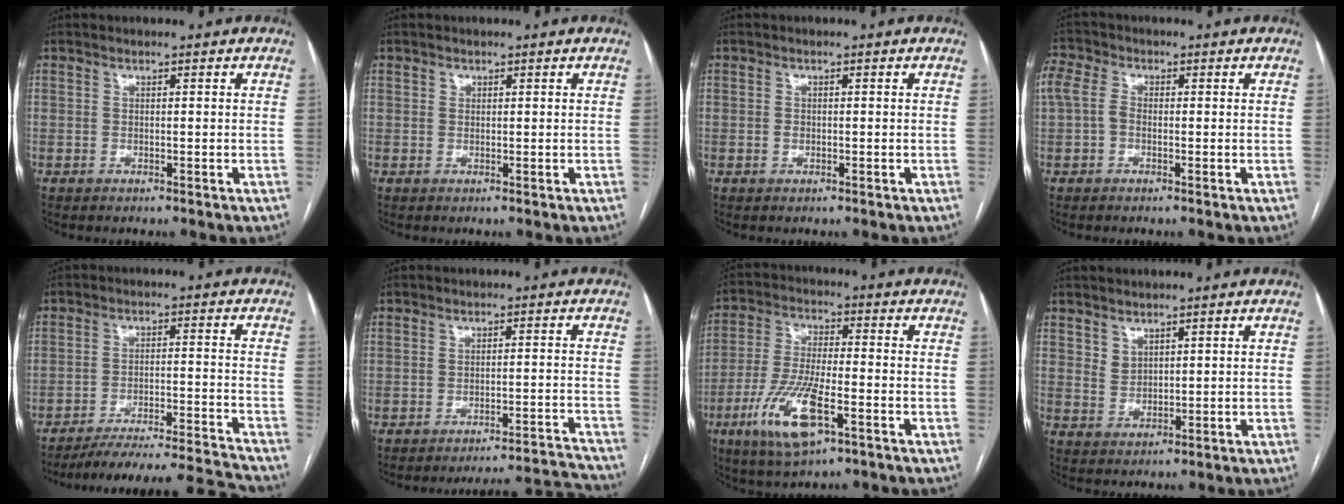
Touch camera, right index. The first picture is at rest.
{"total": 0.6, "force": [0.3, 0.5, 0.1], "torque": [0.002, 0.000, 0.004]}
{"total": 0.7, "force": [-0.1, 0.5, 0.4], "torque": [-0.007, 0.002, -0.003]}
{"total": 6.5, "force": [0.1, 4.8, 4.3], "torque": [-0.120, 0.021, 0.001]}
{"total": 17.1, "force": [-16.5, -1.0, 4.6], "torque": [-0.069, -0.004, -0.238]}
{"total": 12.4, "force": [-12.3, -1.5, 0.4], "torque": [0.014, 0.011, -0.153]}
{"total": 12.1, "force": [-5.4, 2.8, 10.4], "torque": [-0.221, -0.016, -0.096]}
{"total": 2.5, "force": [1.8, 1.6, 0.7], "torque": [-0.011, -0.004, 0.038]}